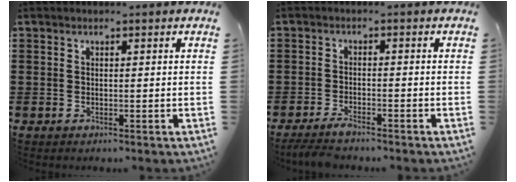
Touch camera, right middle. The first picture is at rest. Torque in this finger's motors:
{"motor_torque": [2.14, 0.00, 0.21, 0.08]}